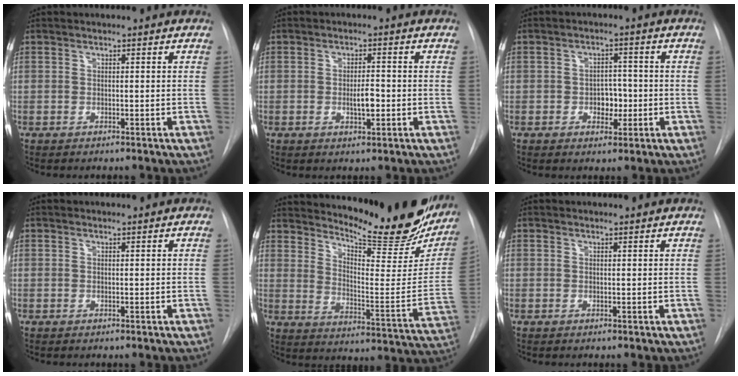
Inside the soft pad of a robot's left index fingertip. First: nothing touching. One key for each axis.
{"total": 3.1, "fx": -0.9, "fy": 1.0, "fz": 2.8, "tx": -0.048, "ty": -0.004, "tz": -0.013}
{"total": 3.8, "fx": -1.1, "fy": 2.5, "fz": 2.6, "tx": -0.029, "ty": 0.001, "tz": -0.014}
{"total": 0.0}
{"total": 25.1, "fx": 21.4, "fy": 5.4, "fz": 12.0, "tx": -0.176, "ty": -0.083, "tz": 0.272}
{"total": 0.6, "fx": 0.6, "fy": 0.1, "fz": -0.1, "tx": -0.008, "ty": -0.002, "tz": 0.005}